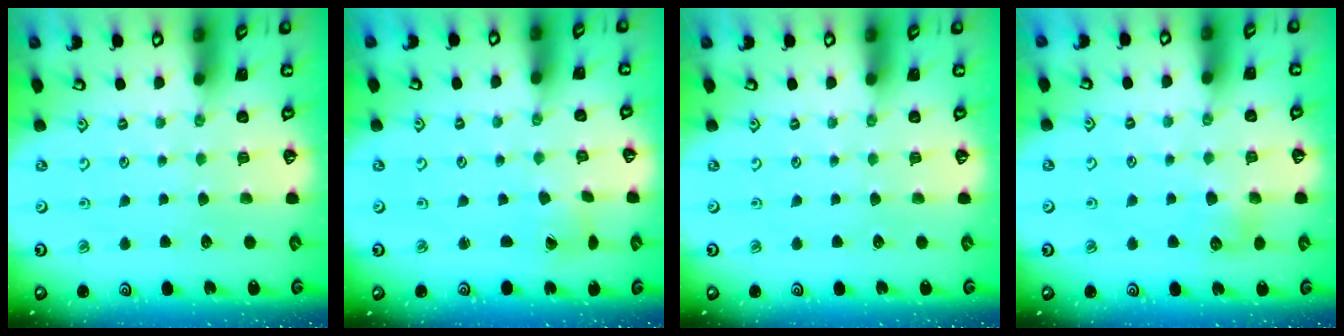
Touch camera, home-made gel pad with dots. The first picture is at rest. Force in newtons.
{"total": 1.6, "press": 1.6, "slide": 0.1}
{"total": 0.0}
{"total": 5.6, "press": 5.6, "slide": 0.5}